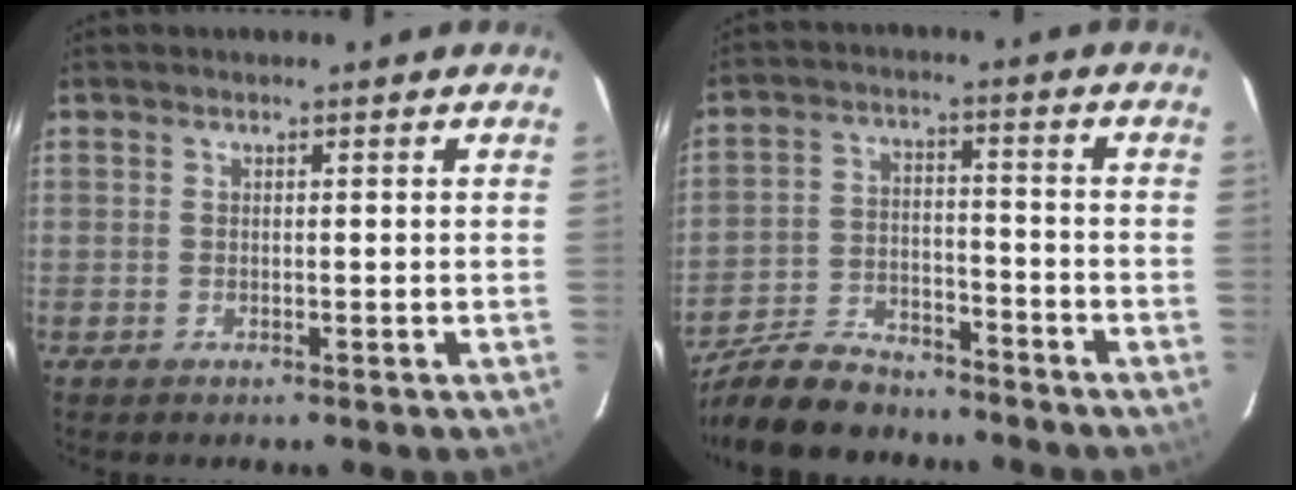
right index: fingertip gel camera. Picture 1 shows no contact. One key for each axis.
{"total": 15.2, "fx": -12.9, "fy": 5.5, "fz": 5.9, "tx": -0.148, "ty": -0.003, "tz": -0.214}